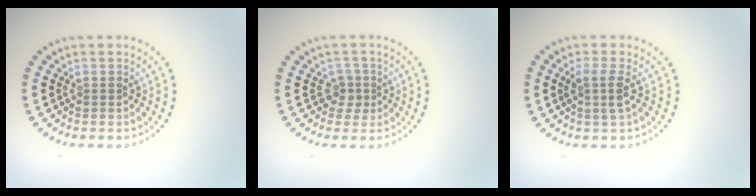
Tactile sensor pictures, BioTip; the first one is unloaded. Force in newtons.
{"total": 1.7, "press": 1.3, "slide": 1.2}
{"total": 1.9, "press": 1.6, "slide": 1.0}